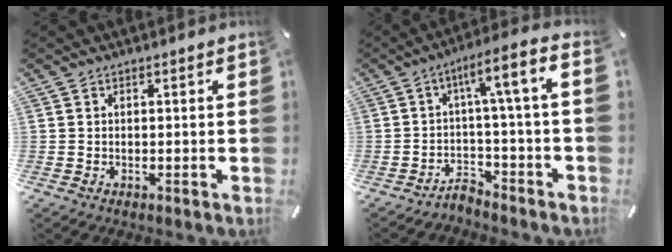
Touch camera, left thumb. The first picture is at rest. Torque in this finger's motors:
{"motor_torque": [0.24, 0.52, 0.19, 0.11, 0.27]}